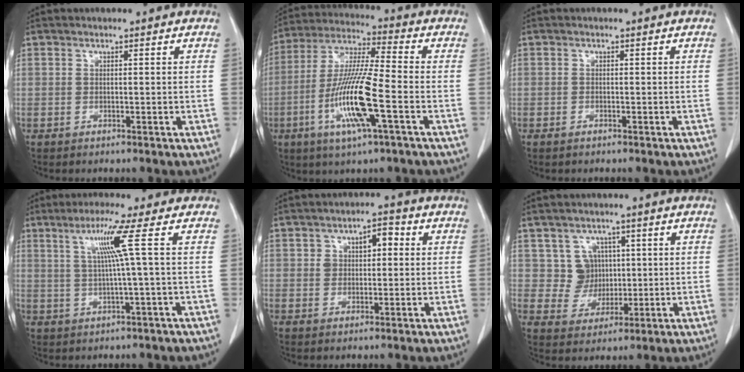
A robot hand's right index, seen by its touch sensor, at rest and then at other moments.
{"total": 14.2, "force": [-4.4, 0.7, 13.5], "torque": [-0.276, -0.011, -0.087]}
{"total": 0.6, "force": [-0.5, 0.2, 0.3], "torque": [-0.009, -0.001, -0.007]}
{"total": 6.1, "force": [1.7, -2.1, 5.5], "torque": [-0.110, 0.003, 0.040]}
{"total": 4.7, "force": [1.3, 2.8, 3.5], "torque": [-0.049, 0.018, 0.021]}
{"total": 5.3, "force": [1.4, 5.1, 0.5], "torque": [-0.004, 0.013, 0.032]}